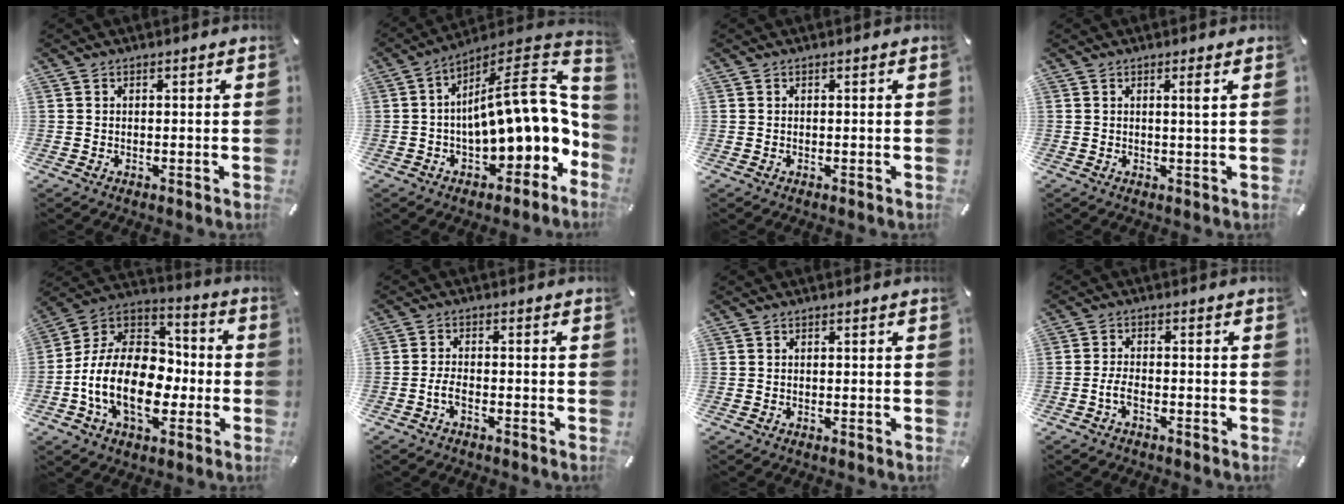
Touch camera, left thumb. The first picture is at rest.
{"total": 15.4, "force": [0.4, 8.8, 12.6], "torque": [-0.148, -0.033, 0.009]}
{"total": 0.0}
{"total": 2.1, "force": [0.6, -0.1, 2.0], "torque": [-0.040, -0.003, 0.008]}
{"total": 18.7, "force": [-5.2, 13.1, 12.3], "torque": [-0.260, 0.009, -0.092]}
{"total": 3.4, "force": [-1.9, 1.5, 2.4], "torque": [-0.054, 0.007, -0.038]}
{"total": 0.0}
{"total": 3.7, "force": [-2.0, 1.8, 2.6], "torque": [-0.057, 0.007, -0.038]}